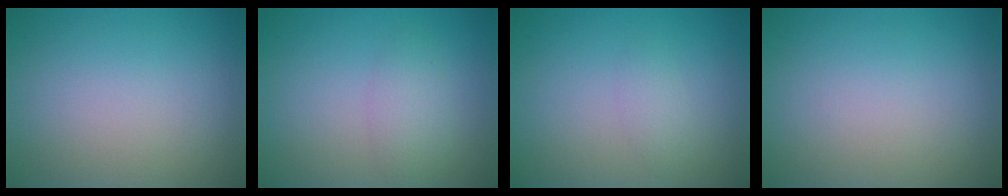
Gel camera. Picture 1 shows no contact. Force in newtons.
{"total": 2.2, "press": 2.2, "slide": 0.1}
{"total": 1.1, "press": 1.1, "slide": 0.1}
{"total": 0.0}